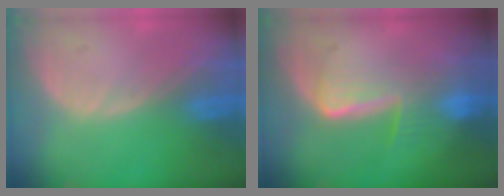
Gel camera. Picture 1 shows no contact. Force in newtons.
{"total": 6.7, "press": 5.8, "slide": 3.4}